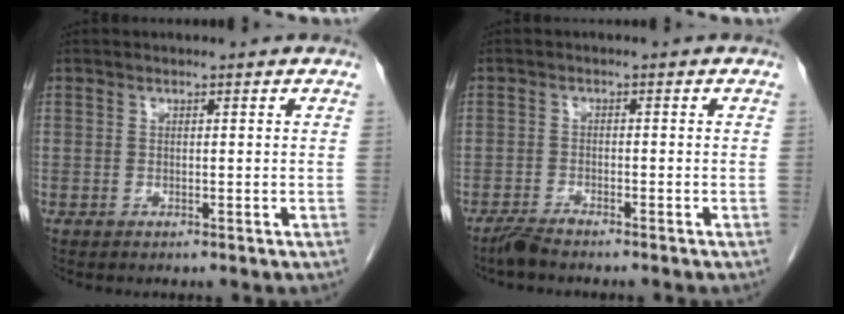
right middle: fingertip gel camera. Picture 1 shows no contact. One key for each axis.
{"total": 2.7, "fx": -2.4, "fy": 0.1, "fz": 1.1, "tx": -0.027, "ty": -0.006, "tz": -0.045}